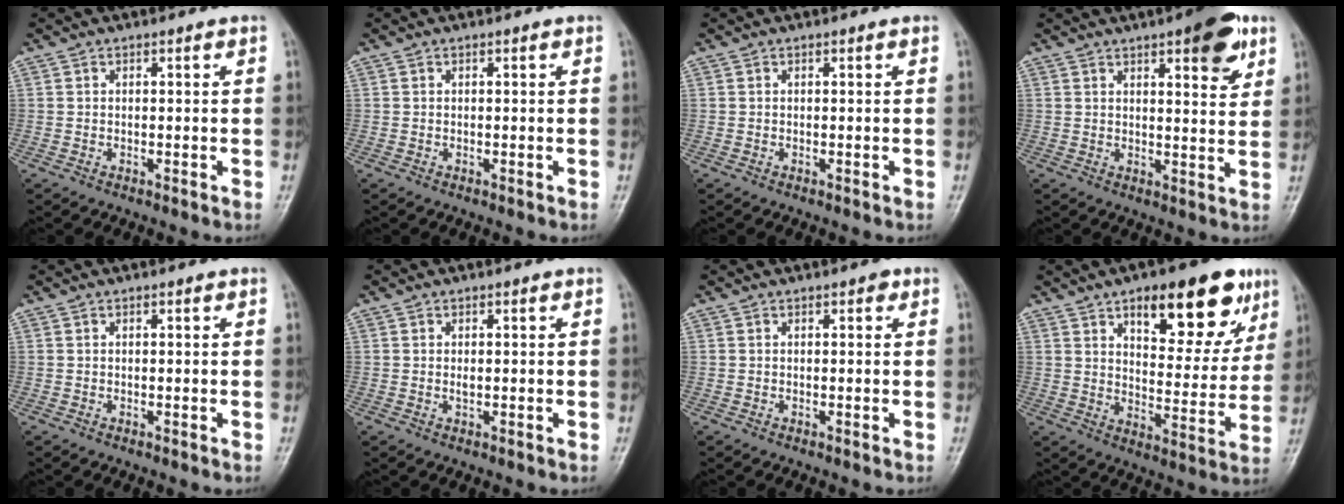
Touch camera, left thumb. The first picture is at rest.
{"total": 0.0}
{"total": 0.0}
{"total": 9.5, "force": [5.1, 3.1, 7.4], "torque": [-0.078, -0.020, 0.062]}
{"total": 0.0}
{"total": 1.0, "force": [0.1, 0.5, 0.8], "torque": [-0.014, -0.001, 0.003]}
{"total": 1.0, "force": [0.5, 0.5, 0.6], "torque": [-0.001, 0.001, 0.002]}
{"total": 18.4, "force": [10.0, 7.7, 13.4], "torque": [-0.133, -0.041, 0.145]}